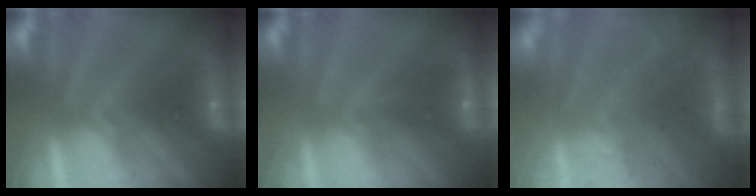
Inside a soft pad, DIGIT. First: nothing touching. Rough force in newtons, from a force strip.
{"total": 2.9}
{"total": 11.6}